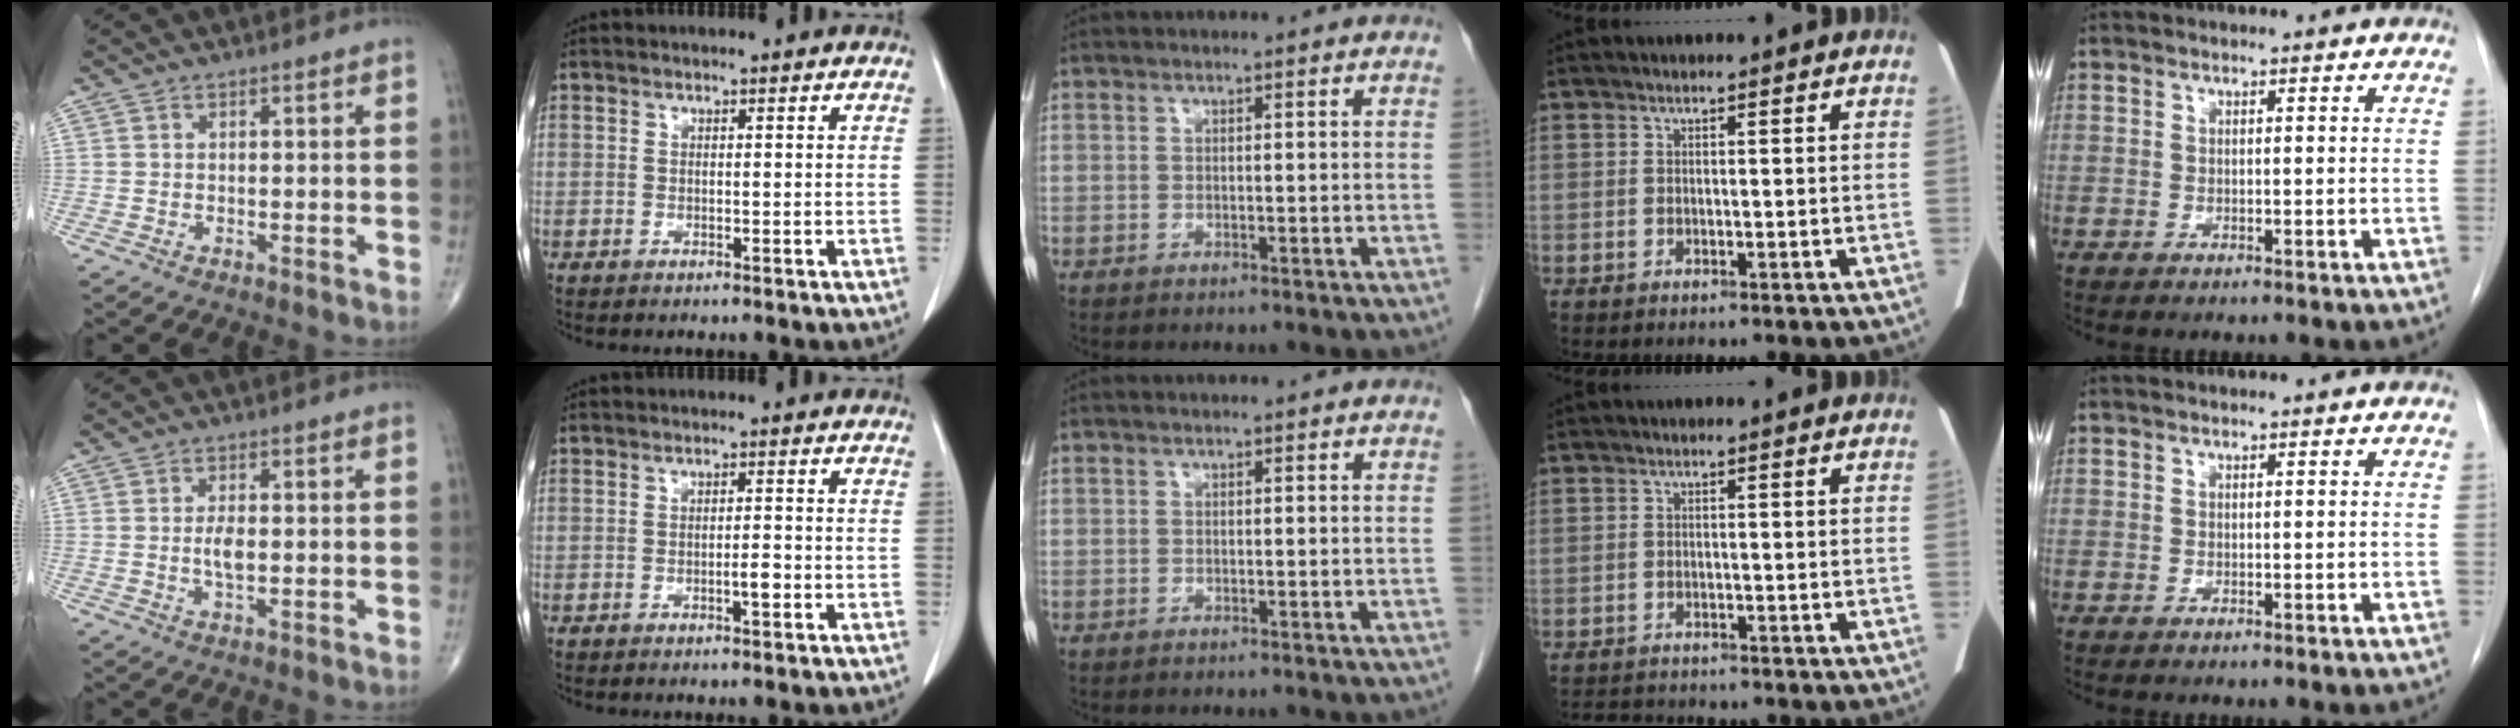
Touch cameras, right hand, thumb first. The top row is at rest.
{"thumb": {"total": 3.9, "force": [0.0, 1.8, 3.4], "torque": [-0.063, -0.003, -0.001]}, "index": {"total": 1.8, "force": [-0.7, 0.3, 1.6], "torque": [-0.027, 0.000, -0.012]}, "ring": {"total": 3.7, "force": [-3.5, 0.8, 0.8], "torque": [-0.015, -0.009, -0.051]}}